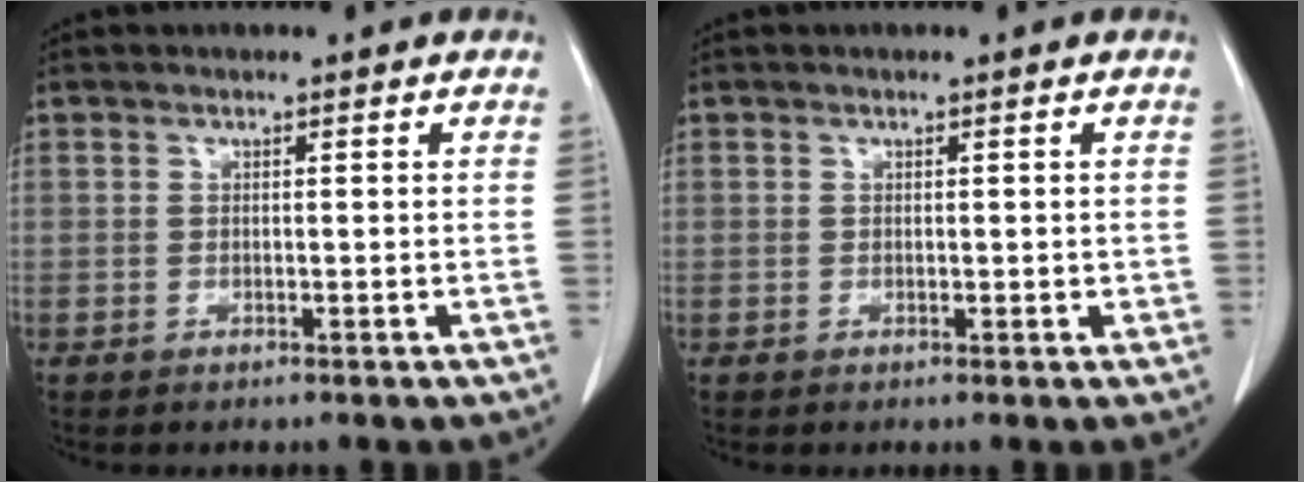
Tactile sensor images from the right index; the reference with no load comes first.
{"total": 1.0, "force": [0.1, 0.7, 0.7], "torque": [-0.005, 0.000, 0.003]}